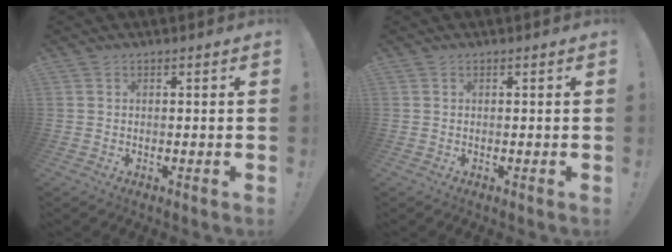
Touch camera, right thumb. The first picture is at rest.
{"total": 0.0}